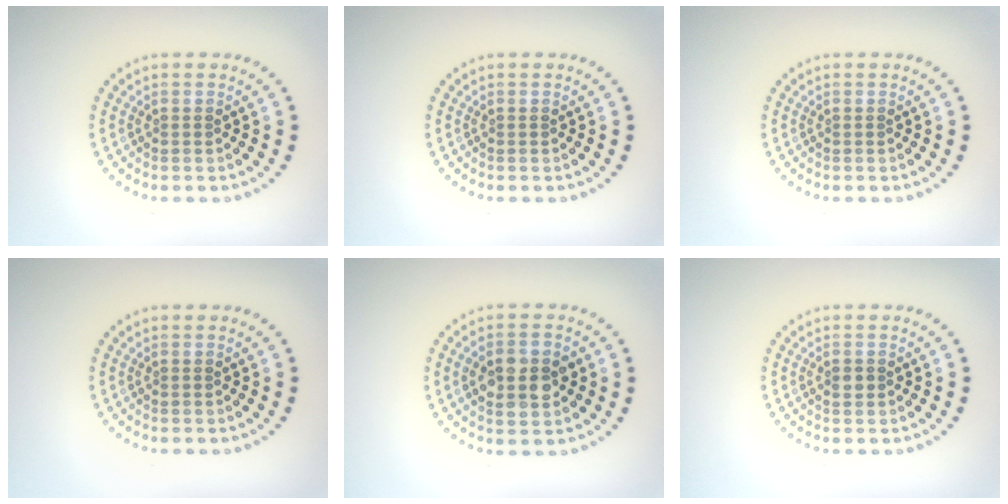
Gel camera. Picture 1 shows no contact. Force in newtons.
{"total": 0.0}
{"total": 0.0}
{"total": 0.0}
{"total": 4.5, "press": 4.5, "slide": 0.1}
{"total": 1.2, "press": 1.2, "slide": 0.1}